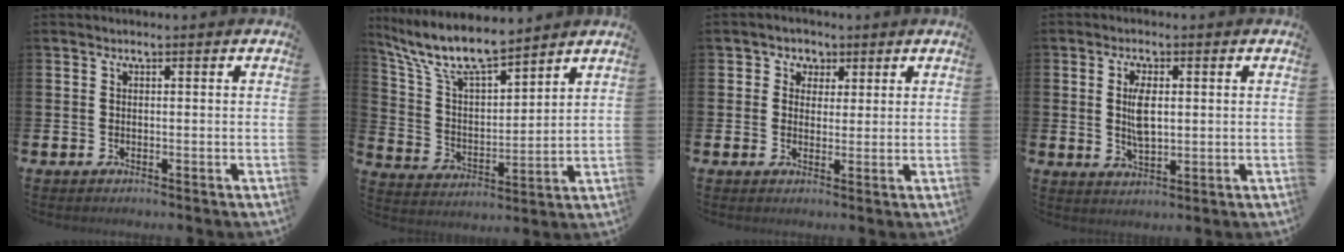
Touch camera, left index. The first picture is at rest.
{"total": 9.8, "force": [8.6, 2.1, 4.1], "torque": [-0.115, -0.048, 0.153]}
{"total": 2.8, "force": [1.4, 2.4, -0.3], "torque": [0.006, 0.003, 0.020]}
{"total": 4.5, "force": [0.9, 2.1, 3.9], "torque": [-0.070, 0.004, 0.011]}